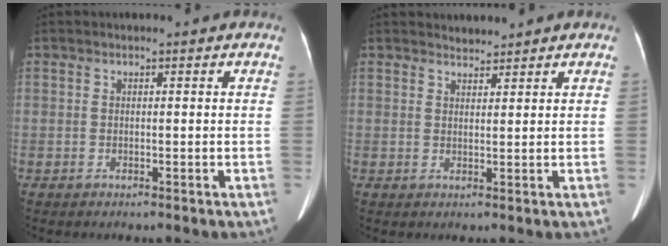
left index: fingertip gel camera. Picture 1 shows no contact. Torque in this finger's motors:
{"motor_torque": [0.05, -0.05, -0.07, 0.01]}